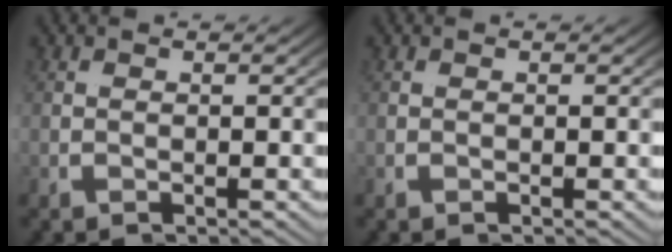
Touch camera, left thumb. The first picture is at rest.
{"total": 0.0}